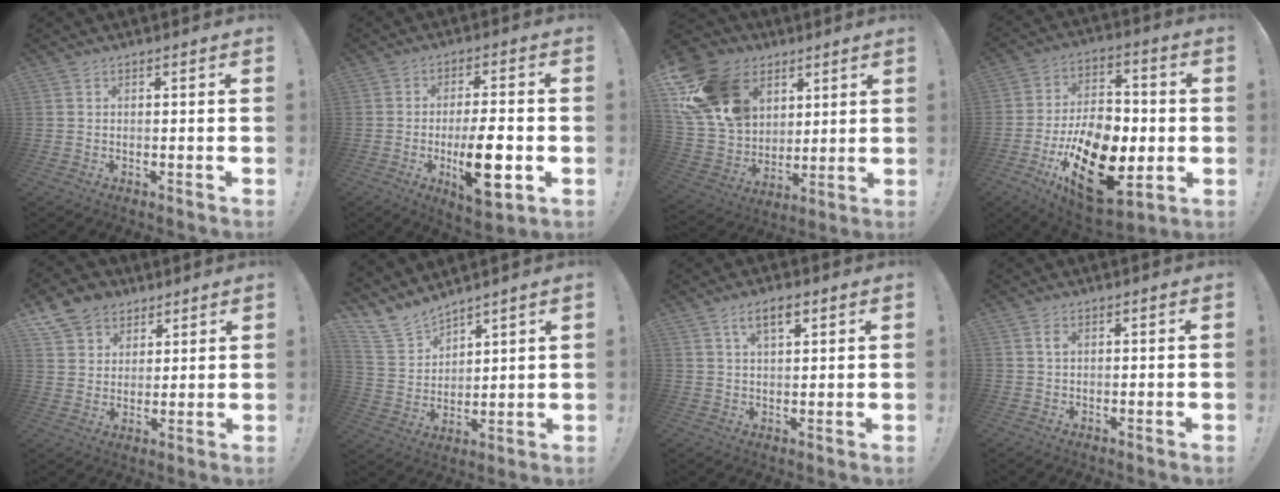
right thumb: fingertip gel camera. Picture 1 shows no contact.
{"total": 13.3, "force": [-3.7, 3.8, 12.1], "torque": [-0.190, -0.003, -0.061]}
{"total": 21.6, "force": [9.5, 16.1, 10.9], "torque": [-0.213, -0.034, 0.205]}
{"total": 24.9, "force": [-7.4, 14.8, 18.7], "torque": [-0.324, 0.044, -0.105]}
{"total": 9.8, "force": [6.2, 7.3, 2.2], "torque": [-0.036, -0.037, 0.126]}
{"total": 10.1, "force": [8.9, 4.3, 2.0], "torque": [-0.066, -0.066, 0.175]}
{"total": 5.4, "force": [2.7, 2.2, 4.1], "torque": [-0.068, -0.003, 0.045]}
{"total": 1.7, "force": [0.7, 1.0, 1.2], "torque": [-0.011, -0.002, 0.009]}